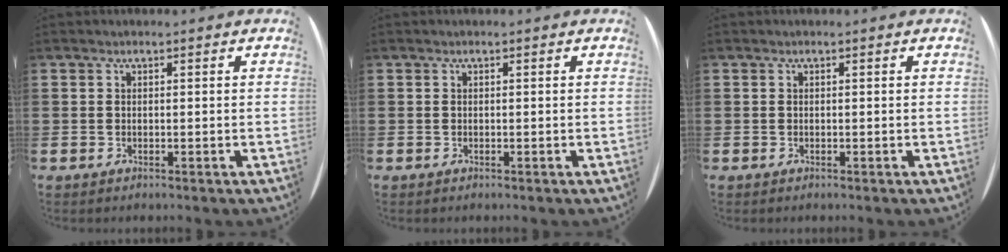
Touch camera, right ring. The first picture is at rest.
{"total": 0.0}
{"total": 0.0}